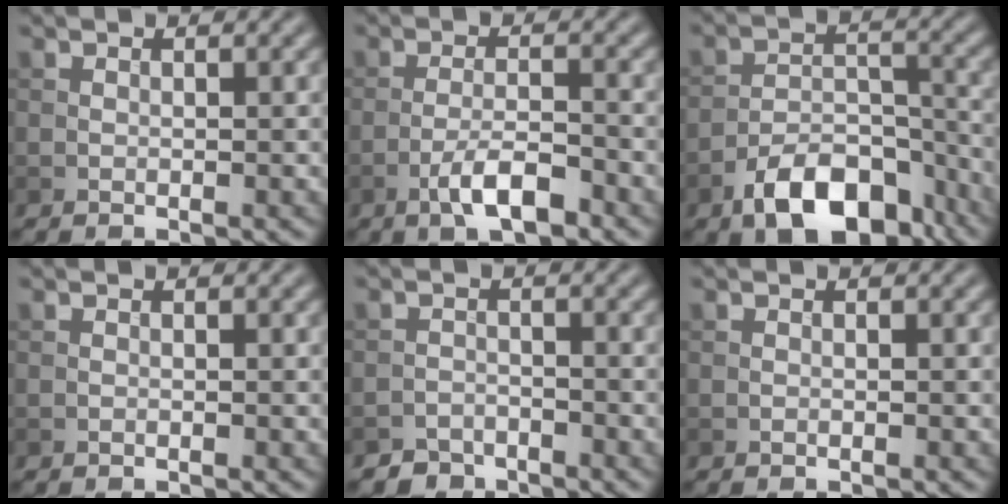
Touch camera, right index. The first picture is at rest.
{"total": 4.0, "force": [-2.3, 1.1, 3.1], "torque": [-0.060, 0.005, -0.045]}
{"total": 8.4, "force": [-5.4, 4.1, 4.9], "torque": [-0.073, -0.003, -0.090]}
{"total": 0.0}
{"total": 2.5, "force": [-2.2, 1.0, 0.0], "torque": [0.010, 0.005, -0.042]}
{"total": 0.0}